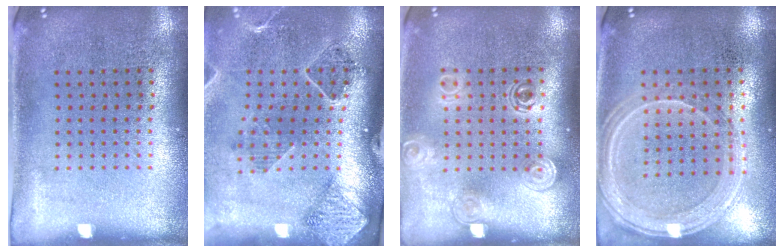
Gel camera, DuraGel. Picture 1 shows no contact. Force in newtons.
{"total": 1.5, "press": 1.5, "slide": 0.1}
{"total": 1.6, "press": 1.2, "slide": 1.0}
{"total": 1.3, "press": 1.3, "slide": 0.1}